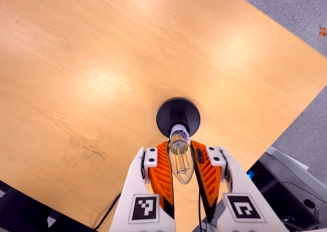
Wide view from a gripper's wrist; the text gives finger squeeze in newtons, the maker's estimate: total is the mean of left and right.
{"total": 19.9, "left": 22.1, "right": 17.8}